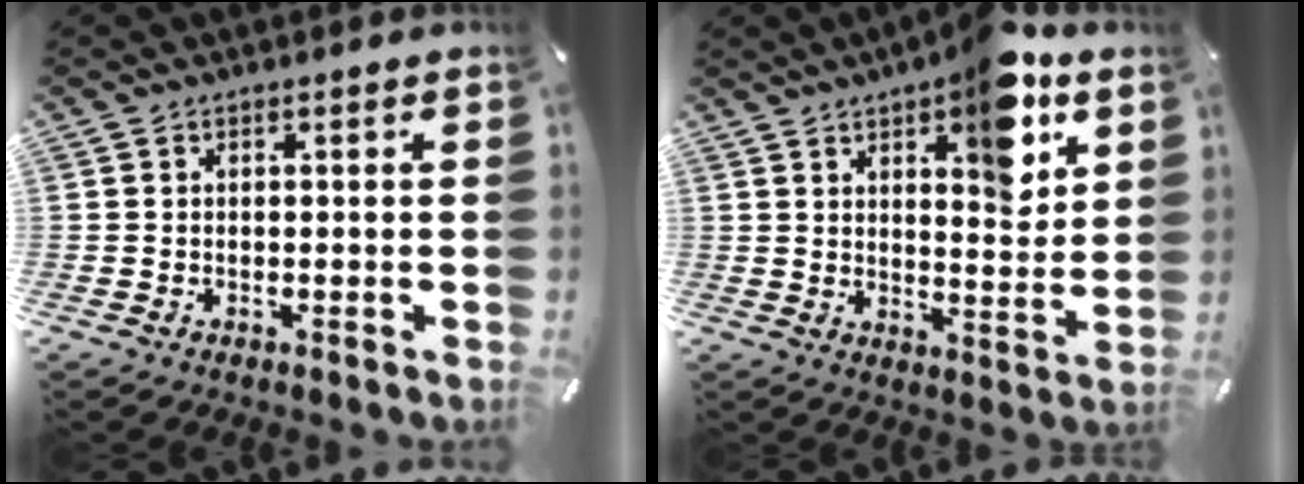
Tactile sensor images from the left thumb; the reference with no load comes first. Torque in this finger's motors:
{"motor_torque": [2.22, 2.24, 1.80, -0.97, 0.41]}